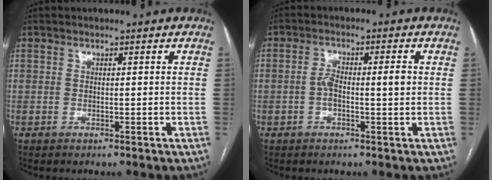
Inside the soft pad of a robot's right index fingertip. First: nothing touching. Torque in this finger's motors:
{"motor_torque": [0.09, 0.03, 0.10, 0.05]}